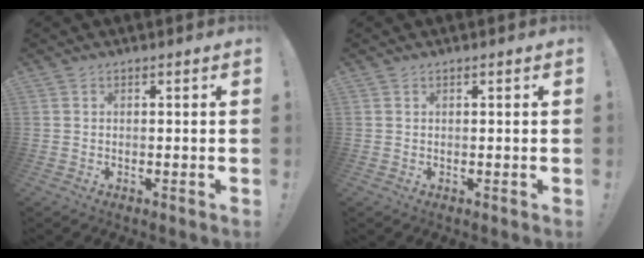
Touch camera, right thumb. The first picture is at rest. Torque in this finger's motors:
{"motor_torque": [0.06, -0.02, 0.09, -0.11, 0.08]}